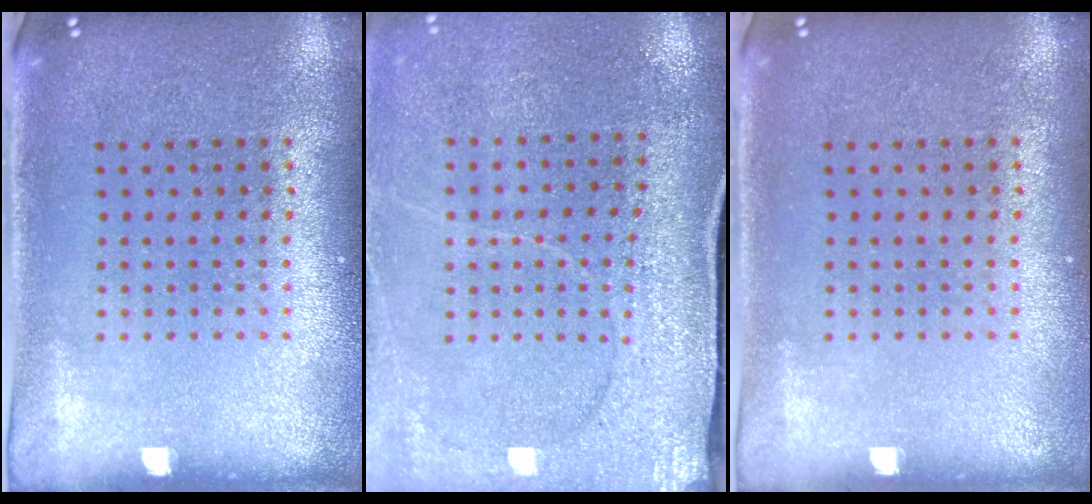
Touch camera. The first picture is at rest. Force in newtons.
{"total": 2.9, "press": 2.9, "slide": 0.4}
{"total": 0.0}